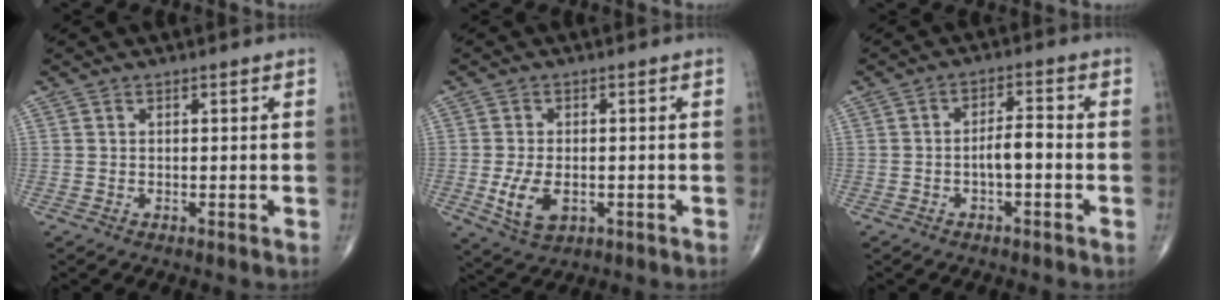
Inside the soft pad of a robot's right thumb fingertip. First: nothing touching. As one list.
[{"total": 6.6, "force": [-1.4, 3.9, 5.1], "torque": [-0.095, -0.006, -0.018]}, {"total": 4.1, "force": [-1.2, 1.4, 3.6], "torque": [-0.057, 0.022, -0.023]}]